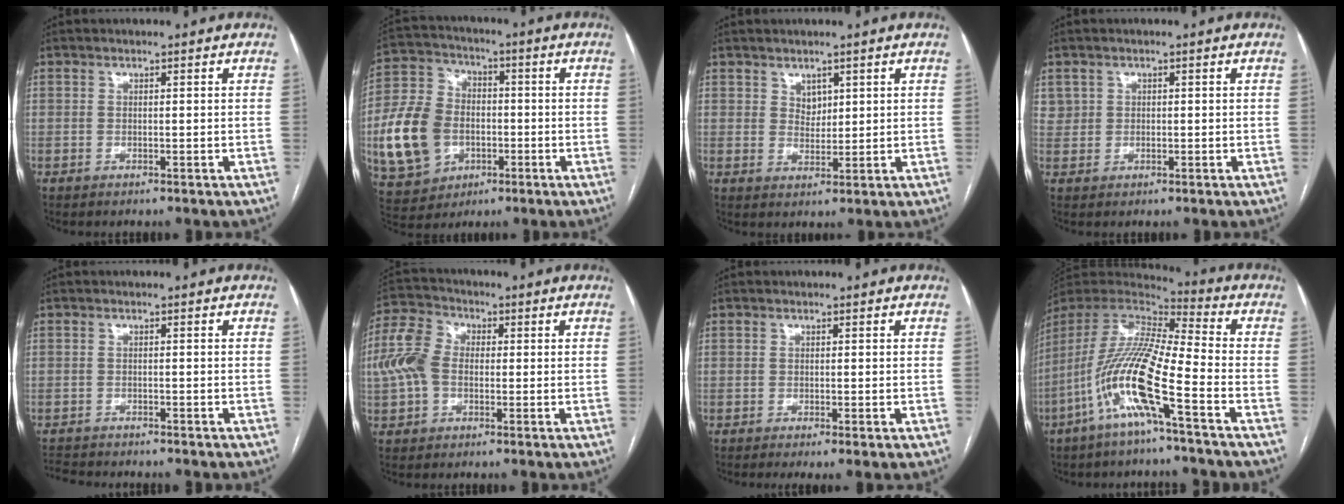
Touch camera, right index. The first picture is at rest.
{"total": 13.9, "force": [-2.9, 10.8, 8.2], "torque": [-0.210, 0.021, -0.044]}
{"total": 2.5, "force": [1.4, 1.7, 1.1], "torque": [-0.019, 0.000, 0.030]}
{"total": 2.5, "force": [0.8, 2.4, 0.3], "torque": [0.003, 0.009, 0.016]}
{"total": 3.7, "force": [-3.7, 0.3, 0.5], "torque": [-0.007, -0.013, -0.062]}
{"total": 8.4, "force": [-0.2, 6.0, 5.9], "torque": [-0.153, 0.031, -0.010]}
{"total": 2.1, "force": [-1.0, 0.1, 1.8], "torque": [-0.024, -0.009, -0.015]}
{"total": 16.2, "force": [-7.1, 0.9, 14.6], "torque": [-0.305, -0.014, -0.143]}